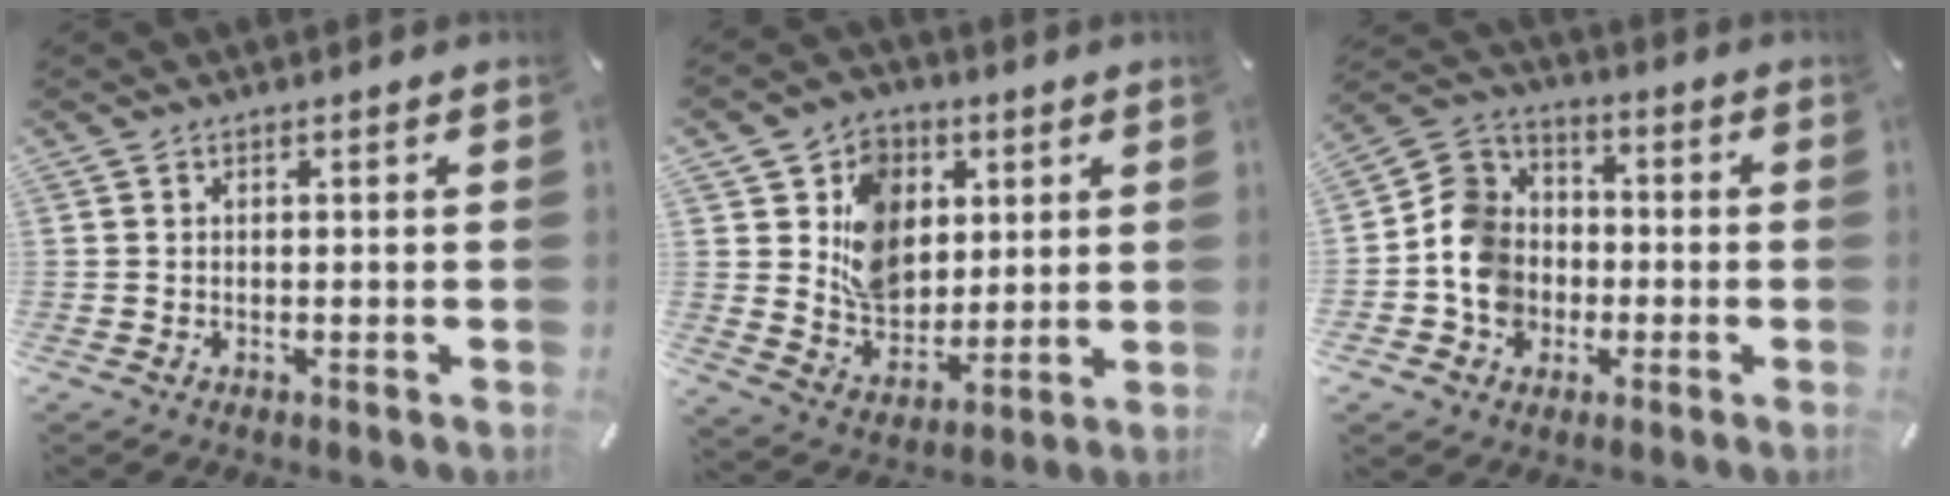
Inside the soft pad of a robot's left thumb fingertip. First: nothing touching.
{"total": 12.2, "force": [3.3, 10.6, 5.0], "torque": [-0.087, -0.010, 0.068]}
{"total": 11.3, "force": [-2.9, 10.2, 4.0], "torque": [-0.088, 0.032, -0.051]}